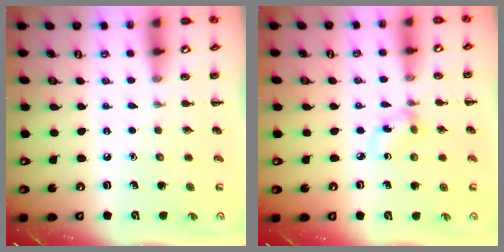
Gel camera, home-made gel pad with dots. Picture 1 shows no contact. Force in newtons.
{"total": 3.0, "press": 2.9, "slide": 0.7}